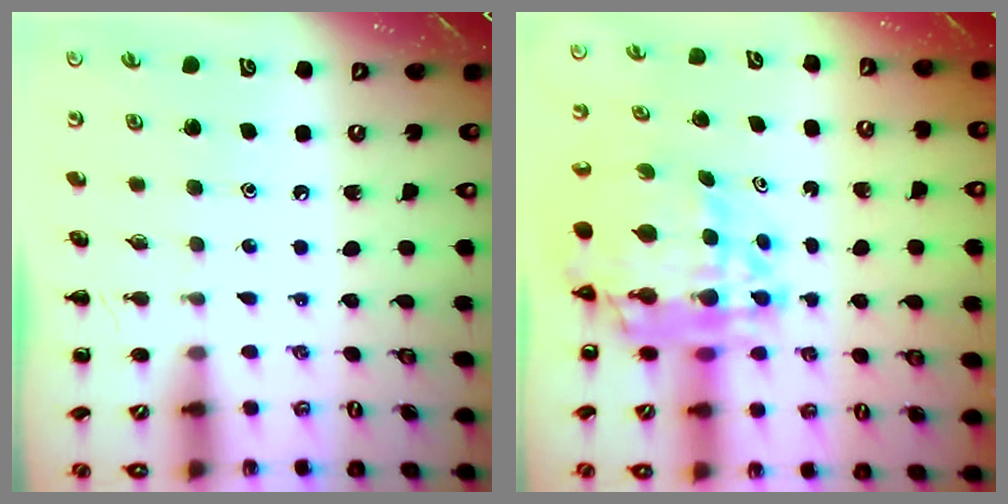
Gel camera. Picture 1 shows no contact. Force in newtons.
{"total": 14.2, "press": 13.6, "slide": 4.3}